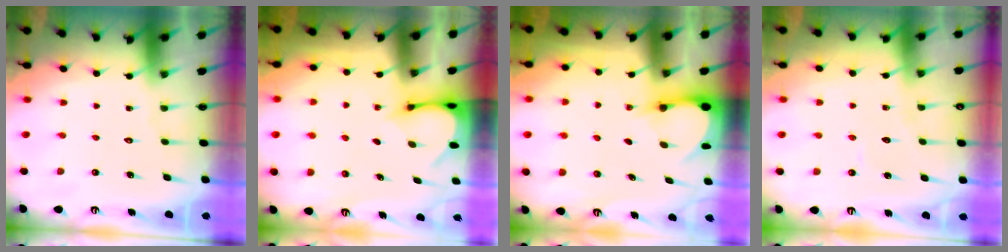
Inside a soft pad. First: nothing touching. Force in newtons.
{"total": 3.3, "press": 3.3, "slide": 0.3}
{"total": 2.9, "press": 2.9, "slide": 0.4}
{"total": 4.3, "press": 4.2, "slide": 0.5}